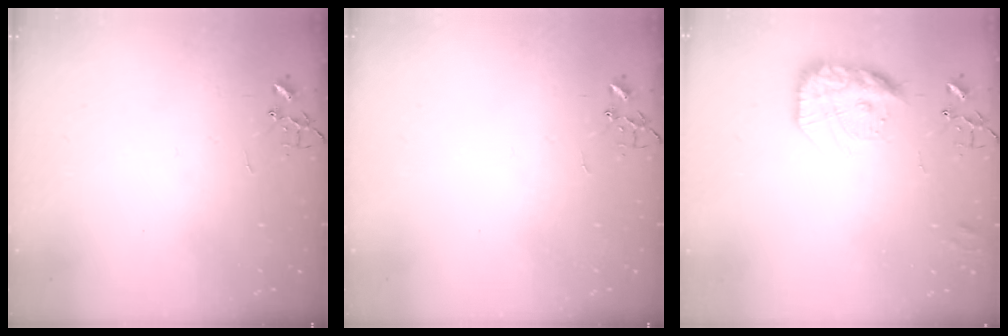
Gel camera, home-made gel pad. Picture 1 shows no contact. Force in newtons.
{"total": 0.0}
{"total": 16.5, "press": 16.4, "slide": 1.3}